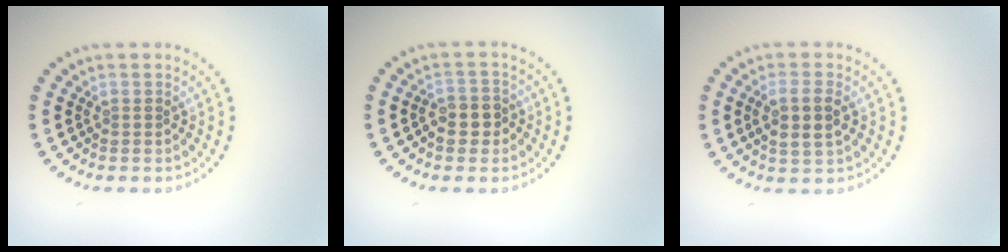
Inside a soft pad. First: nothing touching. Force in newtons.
{"total": 2.4, "press": 2.3, "slide": 0.7}
{"total": 2.9, "press": 2.7, "slide": 0.8}